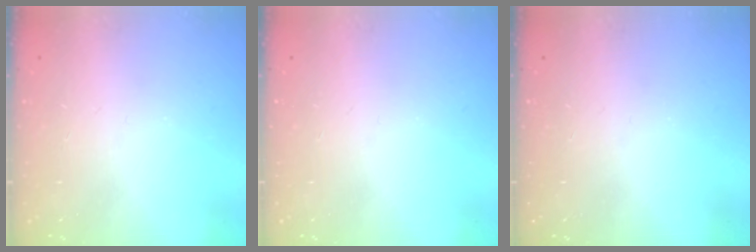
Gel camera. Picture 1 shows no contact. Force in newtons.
{"total": 0.0}
{"total": 0.0}